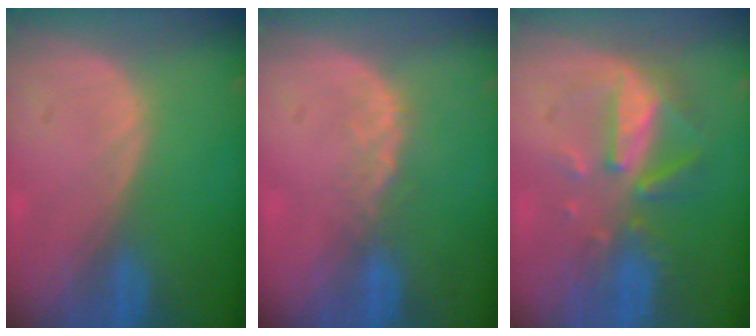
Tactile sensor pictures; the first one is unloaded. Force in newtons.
{"total": 2.6, "press": 2.1, "slide": 1.5}
{"total": 8.1, "press": 7.5, "slide": 3.3}